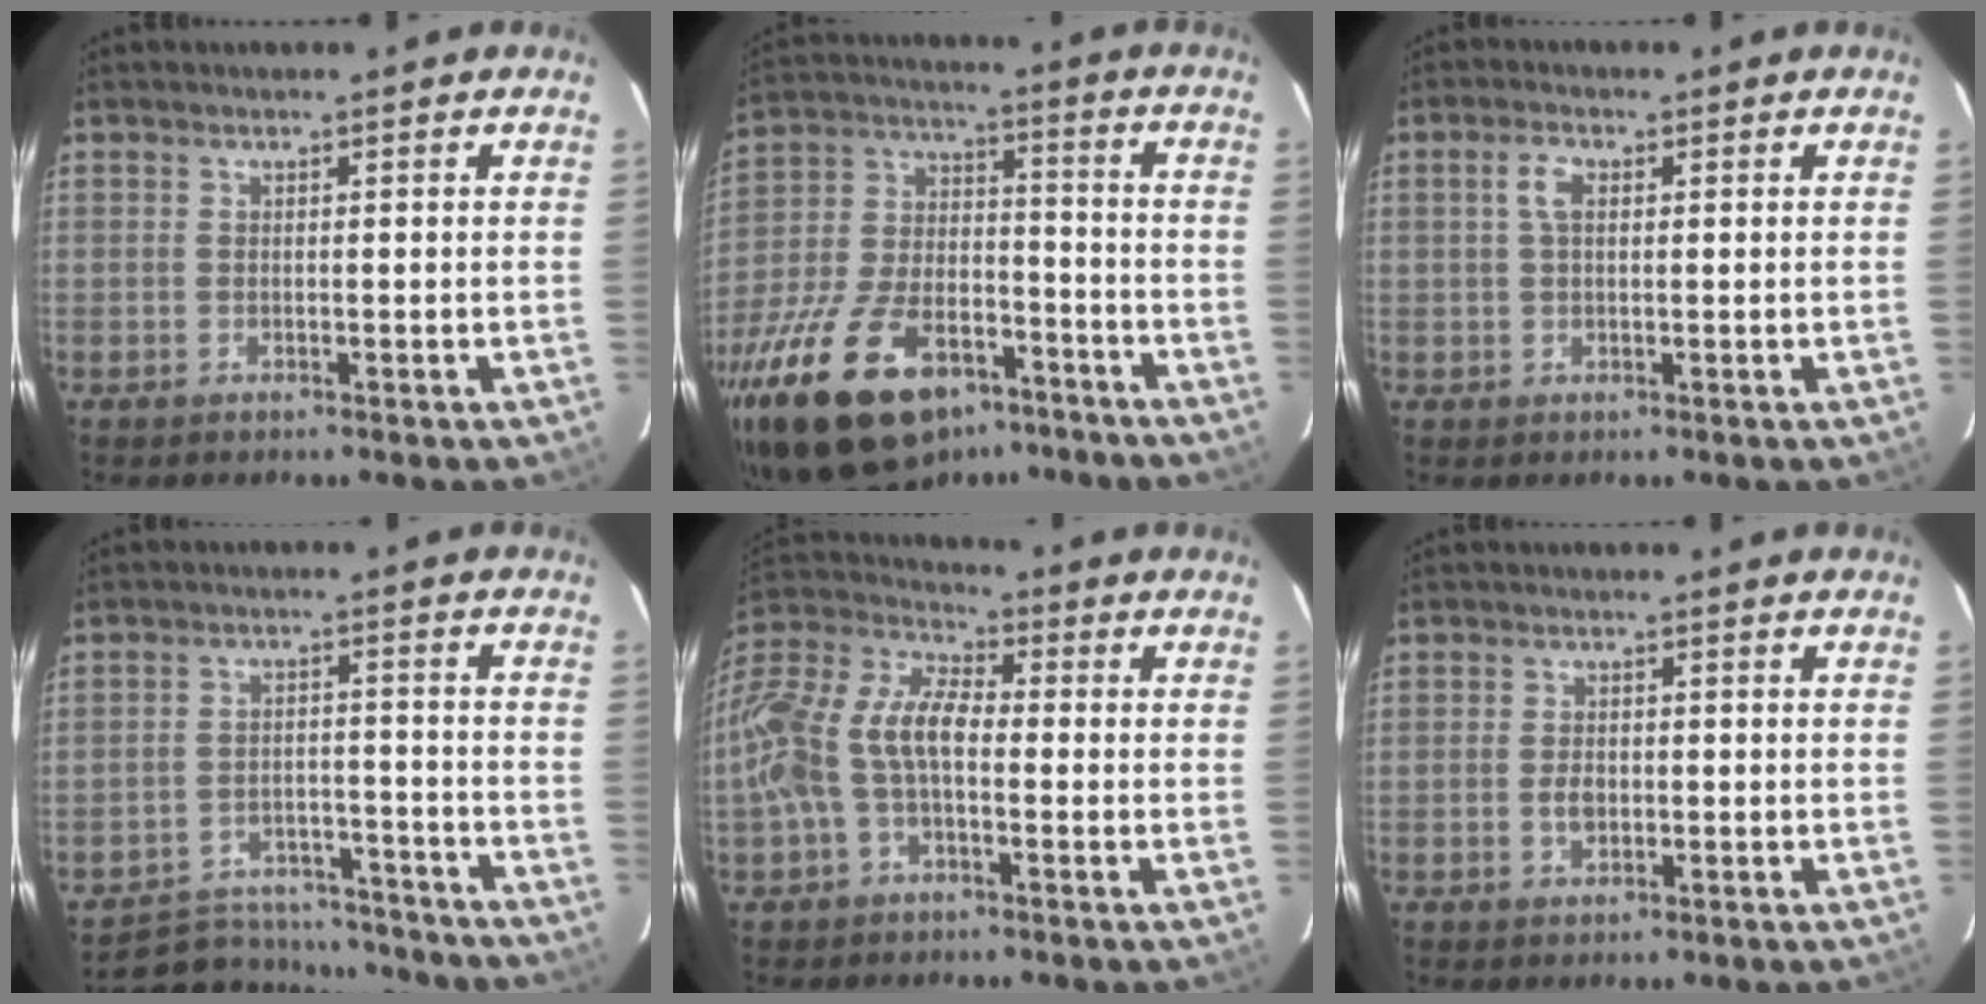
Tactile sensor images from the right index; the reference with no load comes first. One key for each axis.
{"total": 25.4, "fx": -16.6, "fy": 12.6, "fz": 14.5, "tx": -0.298, "ty": -0.009, "tz": -0.263}
{"total": 2.9, "fx": 0.7, "fy": 1.5, "fz": 2.4, "tx": -0.049, "ty": 0.008, "tz": 0.014}
{"total": 14.0, "fx": -12.6, "fy": 5.4, "fz": 2.9, "tx": -0.075, "ty": 0.026, "tz": -0.166}
{"total": 13.9, "fx": -2.4, "fy": 7.4, "fz": 11.5, "tx": -0.238, "ty": 0.018, "tz": -0.054}
{"total": 2.9, "fx": -0.6, "fy": 2.0, "fz": 2.0, "tx": -0.038, "ty": 0.002, "tz": -0.010}